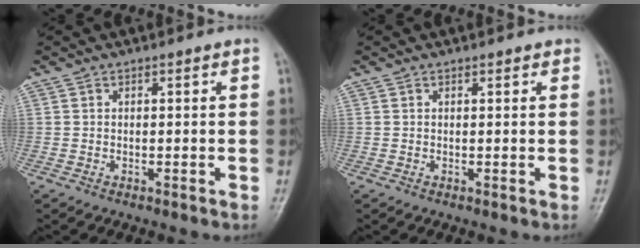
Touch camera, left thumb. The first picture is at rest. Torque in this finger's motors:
{"motor_torque": [-0.15, -0.01, -0.28, 0.07, 0.03]}